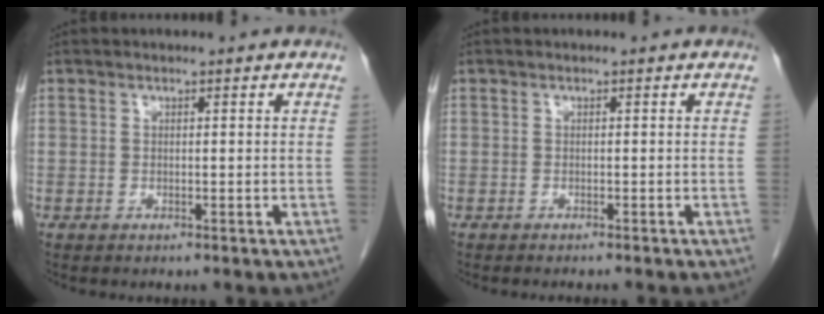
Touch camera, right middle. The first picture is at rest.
{"total": 2.4, "force": [-2.1, -0.1, 1.1], "torque": [-0.012, 0.001, -0.025]}